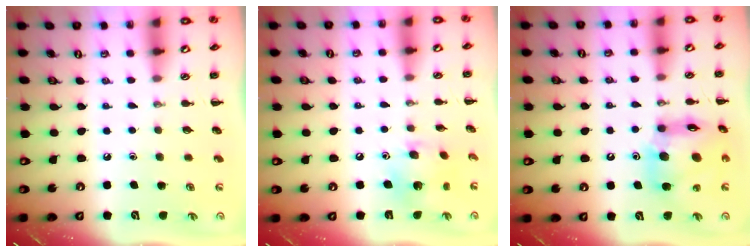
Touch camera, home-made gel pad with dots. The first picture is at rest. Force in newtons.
{"total": 7.3, "press": 7.3, "slide": 0.4}
{"total": 13.7, "press": 13.2, "slide": 3.8}